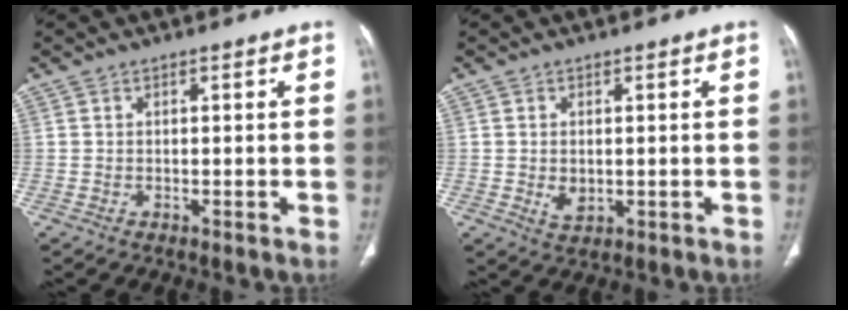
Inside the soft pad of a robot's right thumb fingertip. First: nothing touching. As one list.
[{"total": 3.1, "force": [-0.2, 2.1, 2.3], "torque": [-0.035, -0.006, 0.004]}]